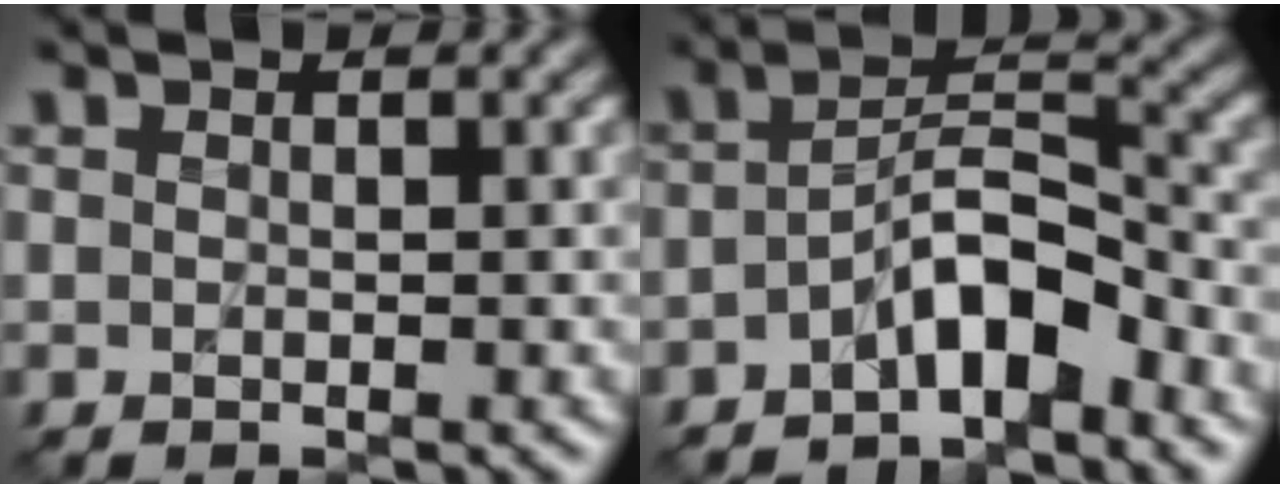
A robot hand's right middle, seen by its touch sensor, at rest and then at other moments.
{"total": 5.1, "force": [-2.9, 1.9, 3.8], "torque": [-0.061, 0.014, -0.056]}